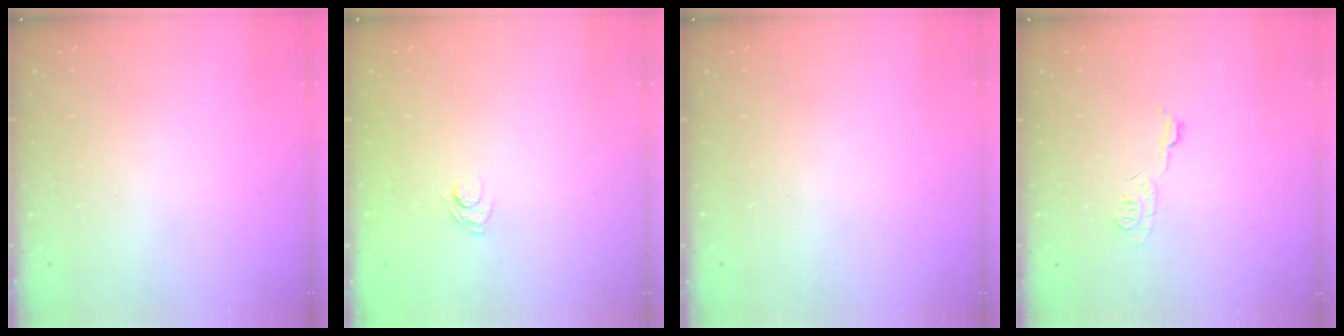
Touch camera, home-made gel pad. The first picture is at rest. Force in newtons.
{"total": 6.8, "press": 6.6, "slide": 1.4}
{"total": 0.0}
{"total": 6.1, "press": 6.0, "slide": 0.6}